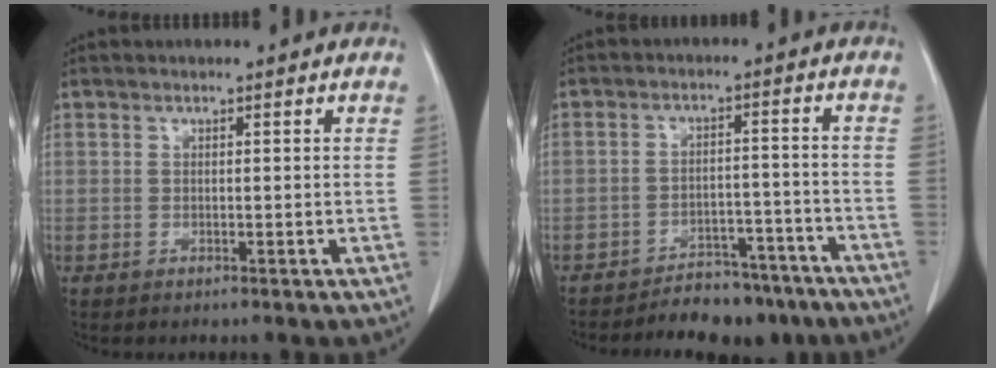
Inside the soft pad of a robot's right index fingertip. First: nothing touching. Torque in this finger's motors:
{"motor_torque": [-0.19, 0.03, -0.05, -0.03]}